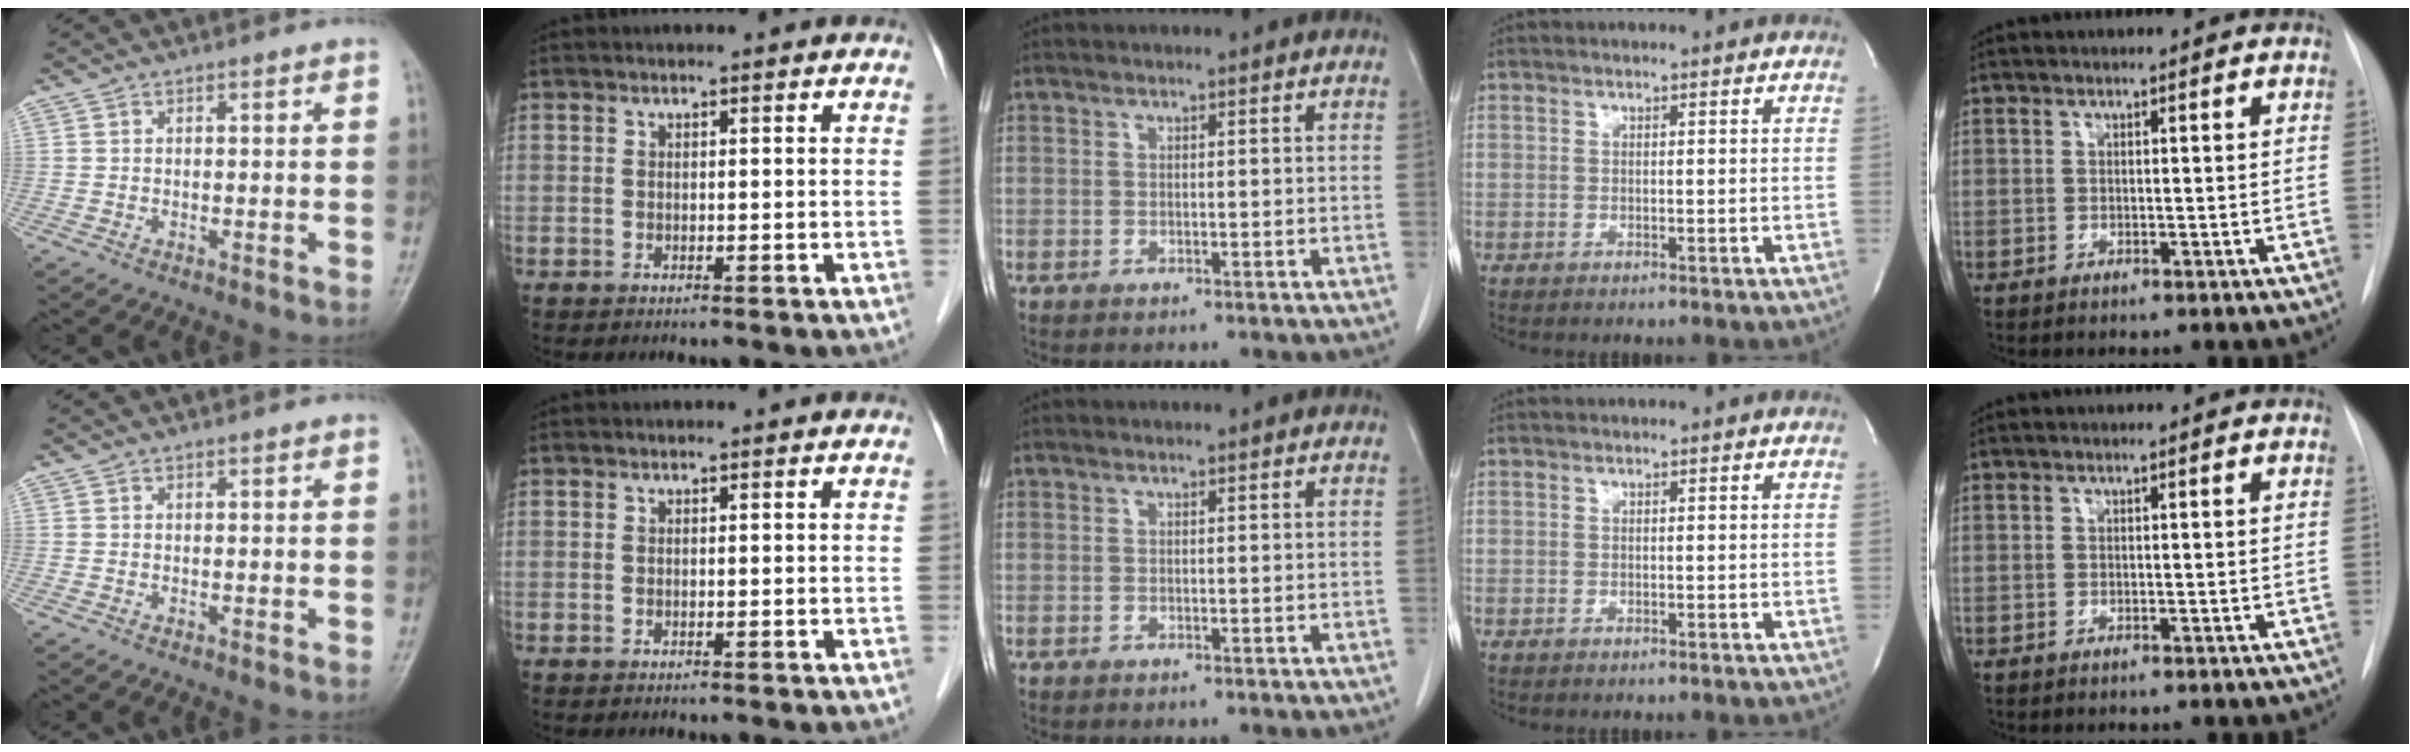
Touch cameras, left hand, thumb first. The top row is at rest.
{}